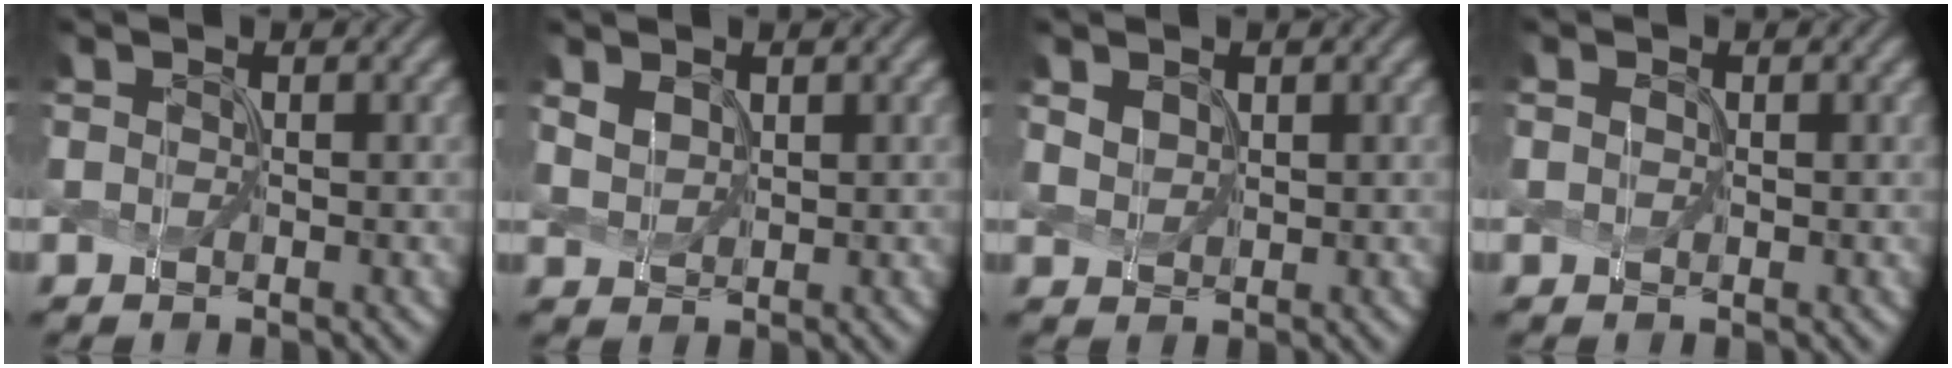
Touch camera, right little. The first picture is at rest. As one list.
[{"total": 1.4, "force": [0.7, 1.0, 0.7], "torque": [-0.026, 0.004, 0.021]}, {"total": 1.4, "force": [0.7, 1.0, 0.7], "torque": [-0.024, 0.004, 0.019]}, {"total": 0.0}]